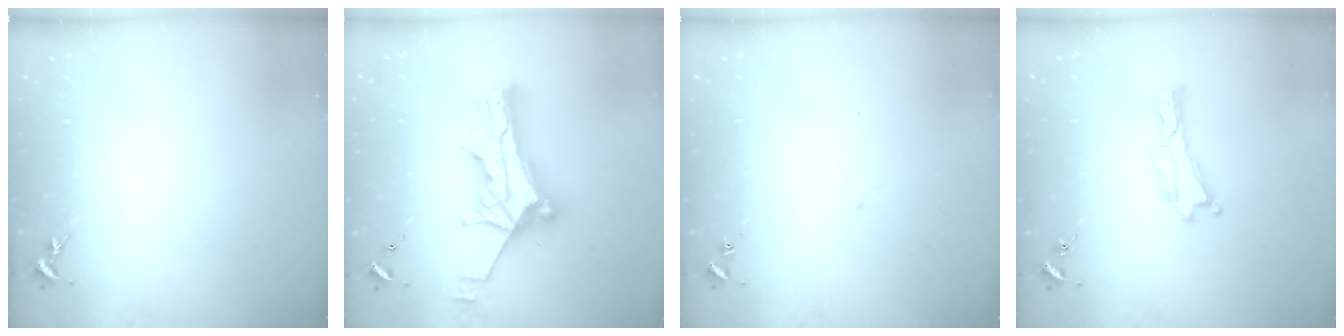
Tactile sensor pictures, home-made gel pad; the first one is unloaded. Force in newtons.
{"total": 12.5, "press": 12.4, "slide": 1.4}
{"total": 1.1, "press": 1.0, "slide": 0.2}
{"total": 0.0}